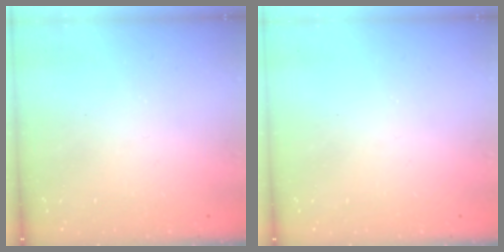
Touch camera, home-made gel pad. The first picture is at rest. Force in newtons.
{"total": 0.0}